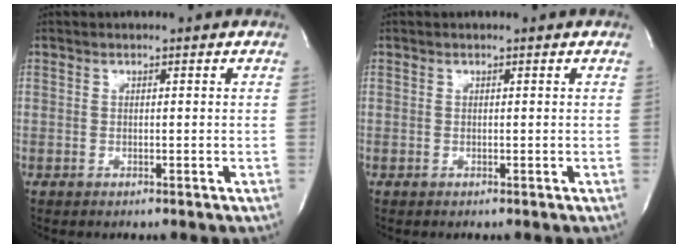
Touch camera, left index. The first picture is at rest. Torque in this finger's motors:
{"motor_torque": [-0.01, 0.00, 0.00, 0.00]}